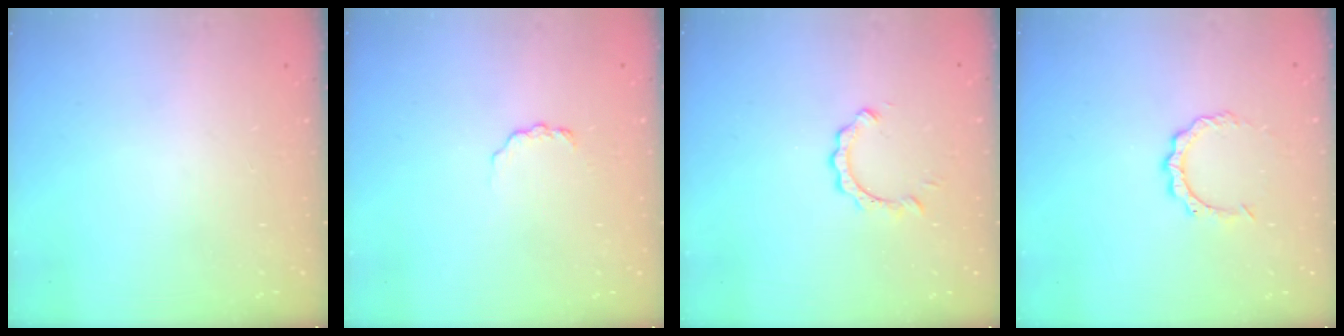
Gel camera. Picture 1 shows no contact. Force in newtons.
{"total": 2.6, "press": 2.6, "slide": 0.3}
{"total": 2.8, "press": 2.8, "slide": 0.2}
{"total": 4.5, "press": 4.5, "slide": 0.3}